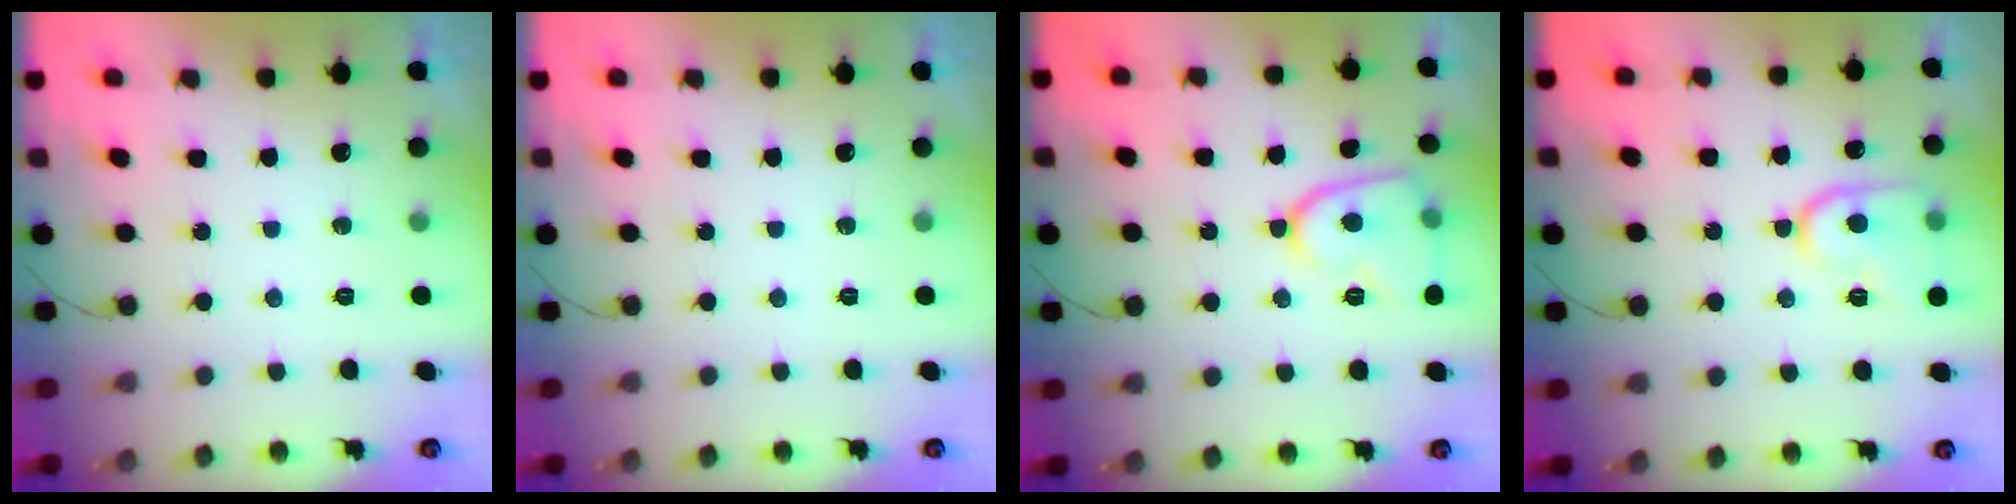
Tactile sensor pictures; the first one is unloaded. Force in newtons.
{"total": 0.0}
{"total": 11.6, "press": 11.6, "slide": 0.5}
{"total": 13.1, "press": 13.0, "slide": 1.3}